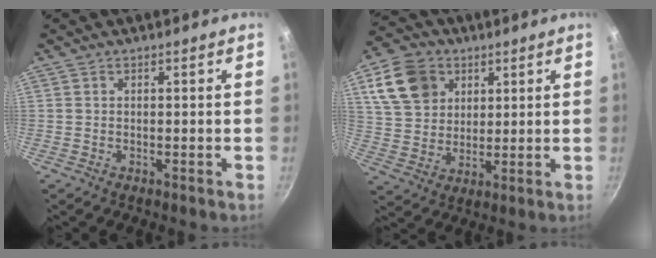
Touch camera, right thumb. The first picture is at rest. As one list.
[{"total": 12.8, "force": [5.3, 9.9, 6.2], "torque": [-0.094, -0.003, 0.100]}]